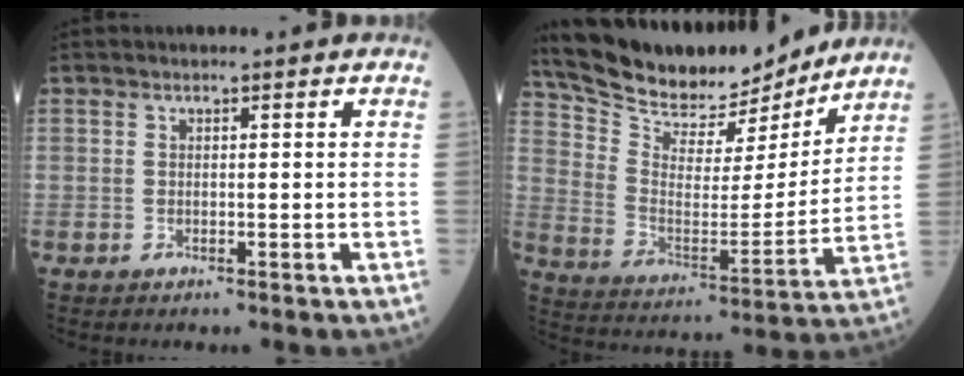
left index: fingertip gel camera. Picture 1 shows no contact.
{"total": 19.1, "force": [17.5, 4.5, 6.3], "torque": [-0.119, -0.007, 0.283]}